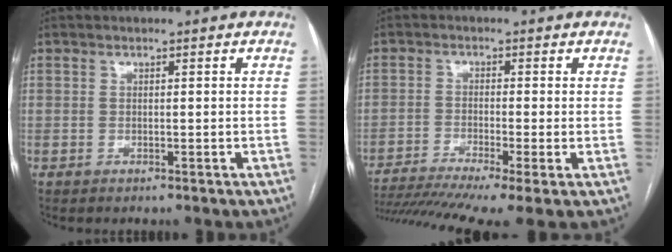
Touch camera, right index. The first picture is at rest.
{"total": 13.5, "force": [-9.7, 0.6, 9.4], "torque": [-0.163, -0.024, -0.156]}